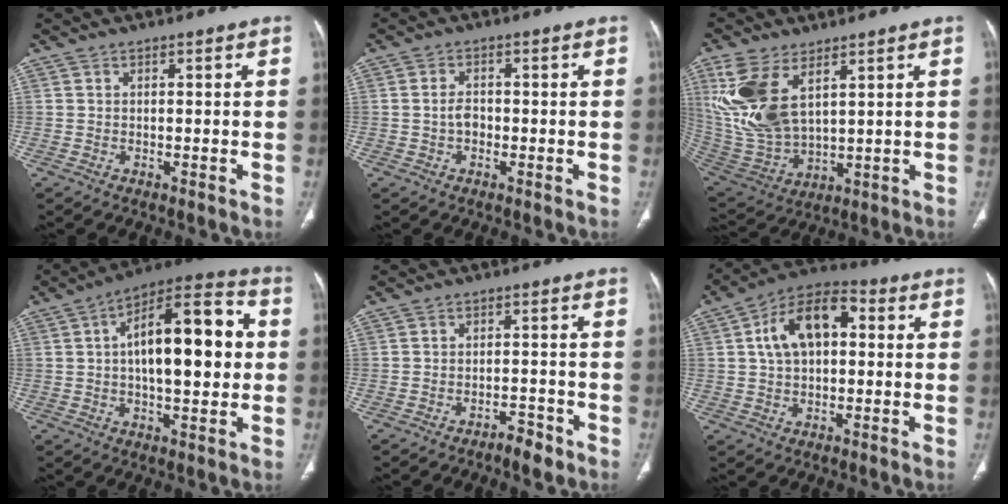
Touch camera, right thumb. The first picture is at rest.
{"total": 2.6, "force": [-0.6, 1.9, 1.8], "torque": [-0.028, 0.011, -0.012]}
{"total": 15.6, "force": [6.4, 8.0, 11.8], "torque": [-0.253, -0.021, 0.146]}
{"total": 19.4, "force": [2.0, 8.2, 17.5], "torque": [-0.247, 0.032, 0.024]}
{"total": 3.5, "force": [-2.6, 1.3, 2.0], "torque": [-0.026, 0.020, -0.041]}
{"total": 13.0, "force": [2.3, 7.8, 10.1], "torque": [-0.164, 0.030, 0.028]}